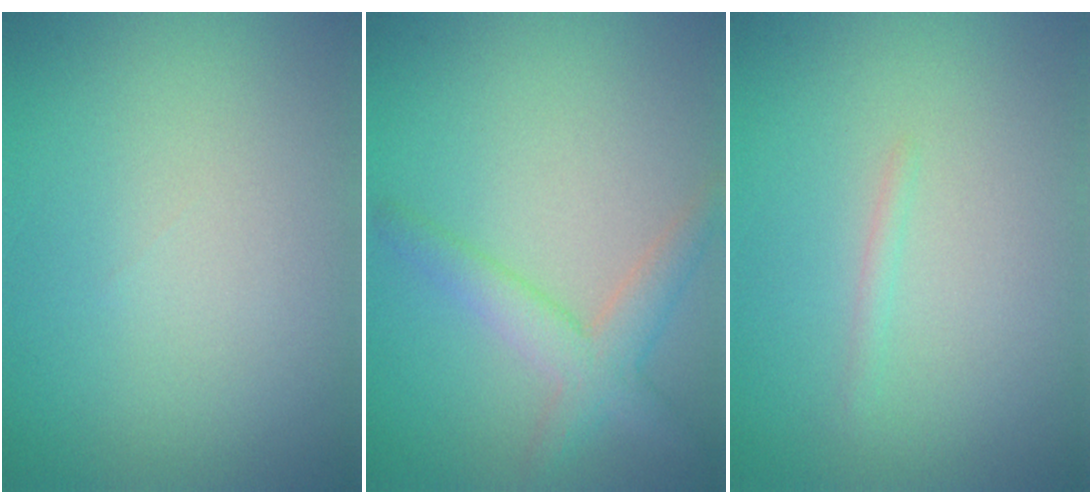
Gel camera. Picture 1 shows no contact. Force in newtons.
{"total": 3.3, "press": 3.3, "slide": 0.1}
{"total": 0.7, "press": 0.7, "slide": 0.1}